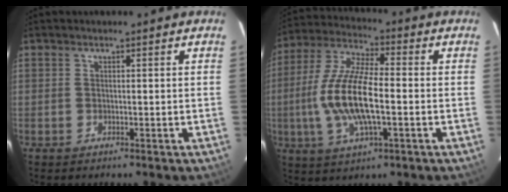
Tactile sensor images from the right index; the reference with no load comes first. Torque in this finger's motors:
{"motor_torque": [1.46, -0.68, 1.06, 0.21]}